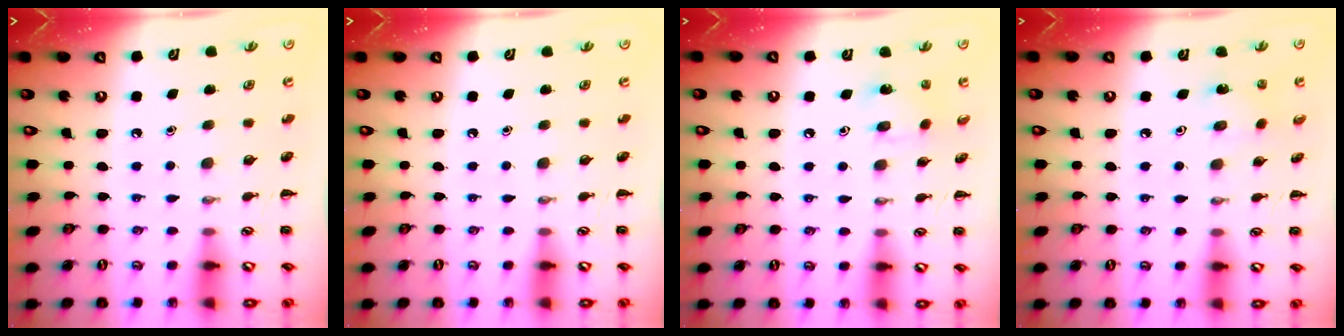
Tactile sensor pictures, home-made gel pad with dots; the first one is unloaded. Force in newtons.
{"total": 0.0}
{"total": 2.8, "press": 2.8, "slide": 0.5}
{"total": 1.8, "press": 1.7, "slide": 0.7}